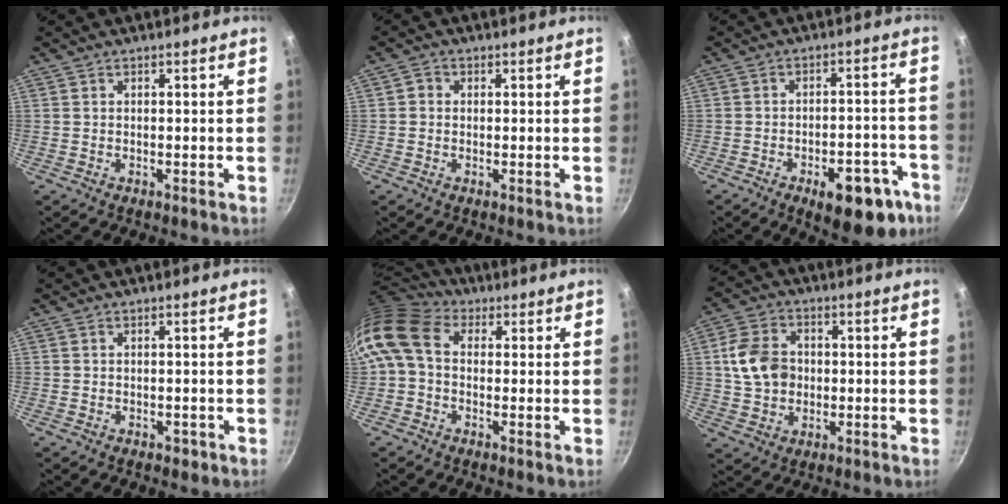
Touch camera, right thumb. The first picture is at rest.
{"total": 1.9, "force": [-0.1, 1.7, 0.9], "torque": [-0.015, 0.007, -0.006]}
{"total": 14.0, "force": [-7.4, 6.6, 9.9], "torque": [-0.082, 0.049, -0.088]}
{"total": 1.6, "force": [-0.8, 1.1, 0.8], "torque": [-0.007, 0.009, -0.006]}
{"total": 10.5, "force": [1.1, 7.9, 6.8], "torque": [-0.132, 0.023, 0.001]}
{"total": 9.8, "force": [0.5, 7.8, 6.0], "torque": [-0.092, 0.011, 0.003]}